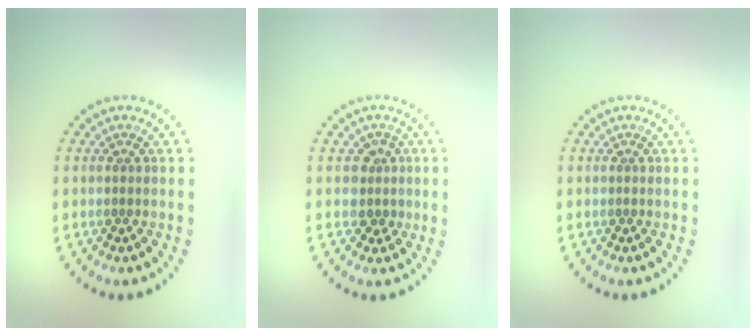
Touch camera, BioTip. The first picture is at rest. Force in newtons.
{"total": 2.0, "press": 1.6, "slide": 1.2}
{"total": 0.0}